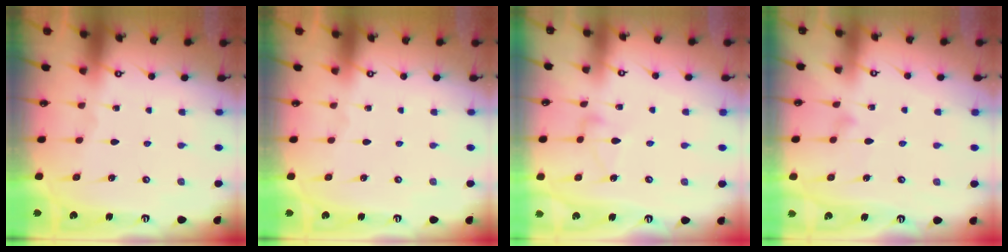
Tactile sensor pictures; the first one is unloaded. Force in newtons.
{"total": 0.0}
{"total": 4.9, "press": 4.9, "slide": 0.3}
{"total": 7.3, "press": 7.3, "slide": 0.5}